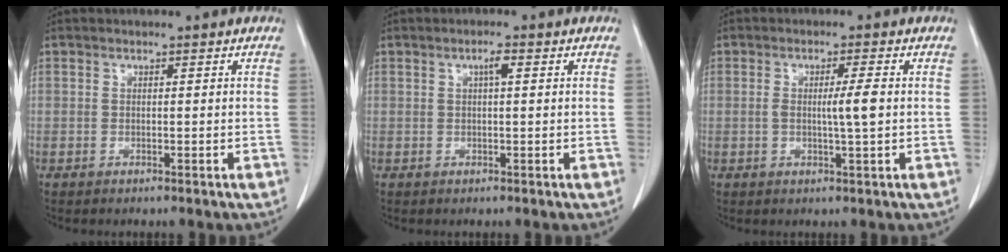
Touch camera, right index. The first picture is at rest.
{"total": 1.6, "force": [0.5, 0.2, 1.5], "torque": [-0.027, 0.004, 0.007]}
{"total": 3.6, "force": [0.0, -0.3, 3.6], "torque": [-0.064, -0.004, -0.001]}